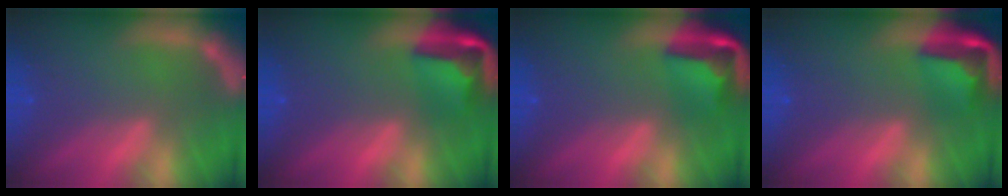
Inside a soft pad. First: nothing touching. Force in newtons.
{"total": 6.4}
{"total": 6.4}
{"total": 5.9}